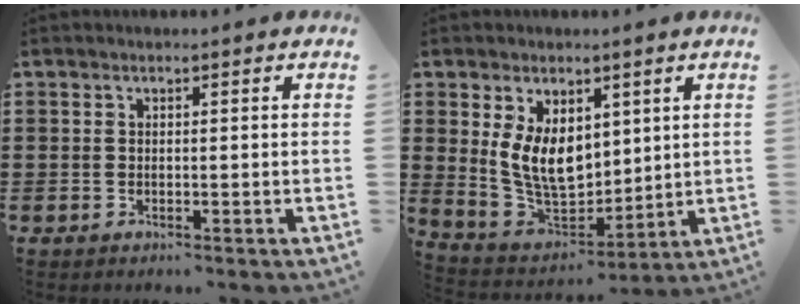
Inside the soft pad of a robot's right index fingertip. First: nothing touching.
{"total": 8.8, "force": [2.8, 5.8, 6.0], "torque": [-0.140, -0.006, 0.052]}